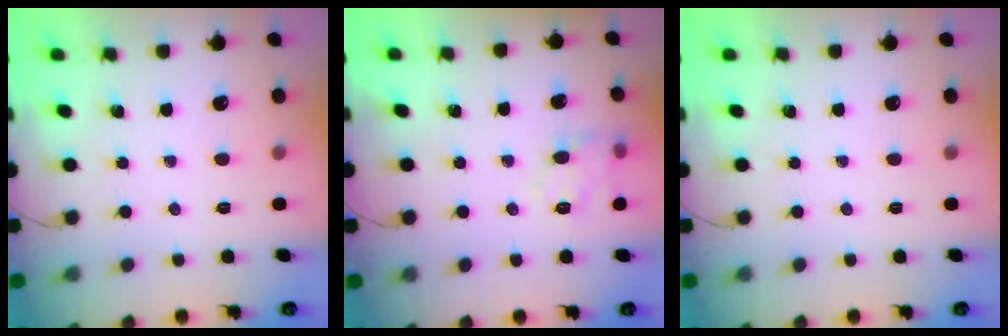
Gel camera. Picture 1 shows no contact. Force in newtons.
{"total": 10.6, "press": 10.6, "slide": 0.3}
{"total": 0.0}